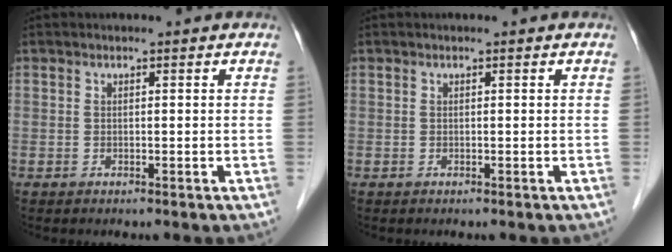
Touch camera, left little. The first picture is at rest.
{"total": 0.0}